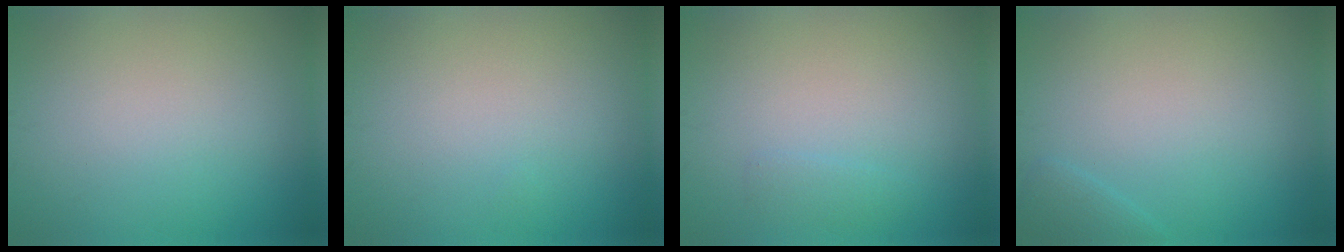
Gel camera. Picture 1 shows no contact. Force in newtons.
{"total": 0.0}
{"total": 0.8, "press": 0.8, "slide": 0.0}
{"total": 1.1, "press": 1.1, "slide": 0.1}